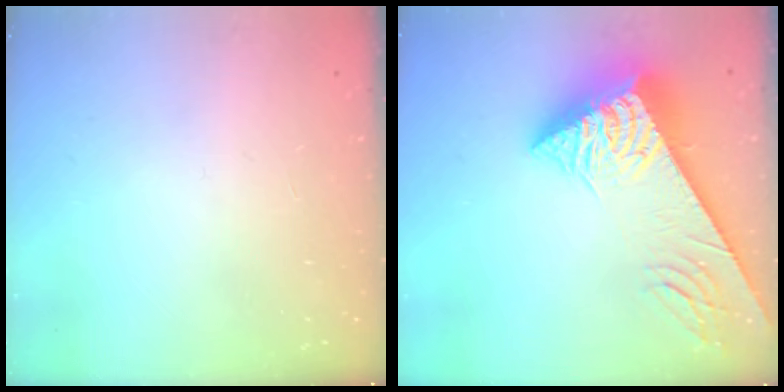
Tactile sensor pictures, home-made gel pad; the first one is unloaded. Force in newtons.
{"total": 10.7, "press": 10.6, "slide": 1.2}